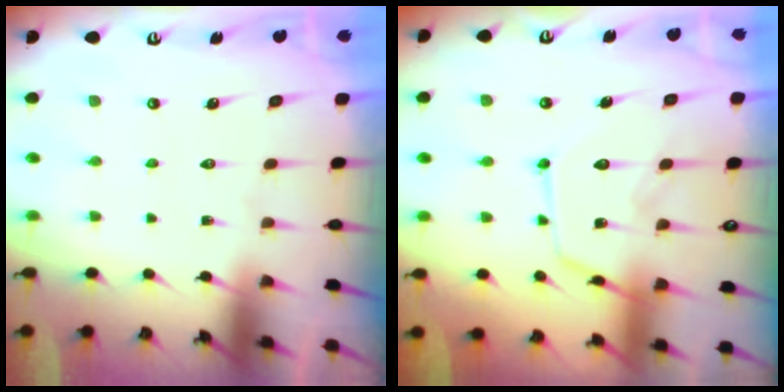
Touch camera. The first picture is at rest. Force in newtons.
{"total": 14.9, "press": 14.8, "slide": 1.4}